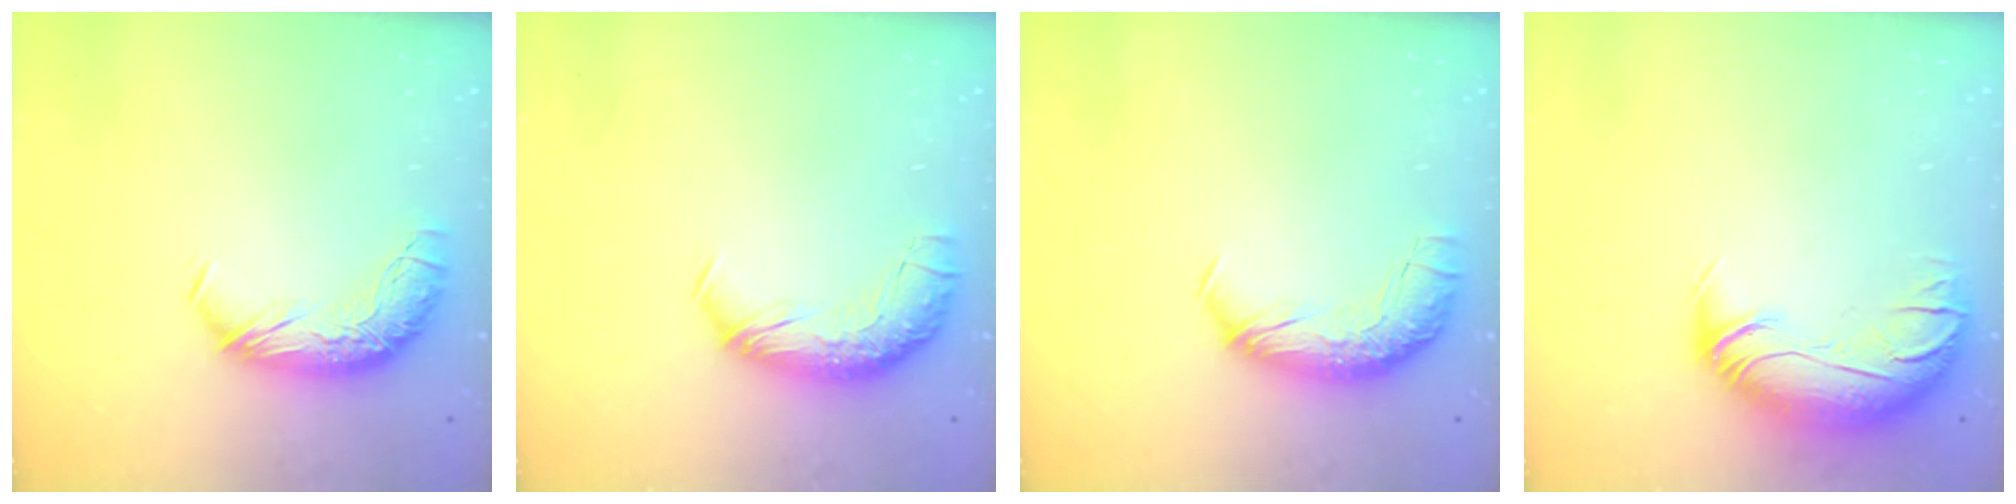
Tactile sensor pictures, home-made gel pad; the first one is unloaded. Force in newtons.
{"total": 2.3, "press": 0.9, "slide": 2.2}
{"total": 2.3, "press": 1.1, "slide": 2.1}
{"total": 3.0, "press": 1.0, "slide": 2.8}